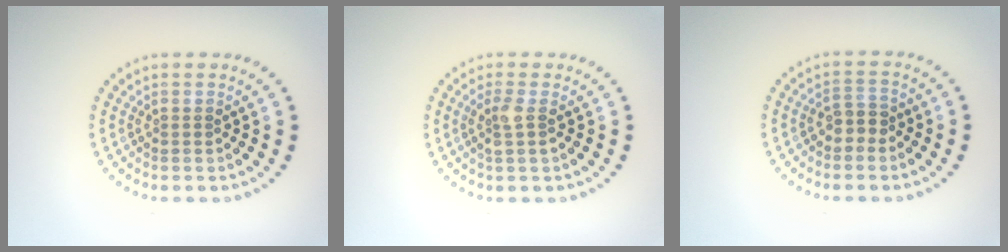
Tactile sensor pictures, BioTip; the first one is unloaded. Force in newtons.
{"total": 1.7, "press": 1.4, "slide": 0.9}
{"total": 1.9, "press": 1.7, "slide": 0.9}